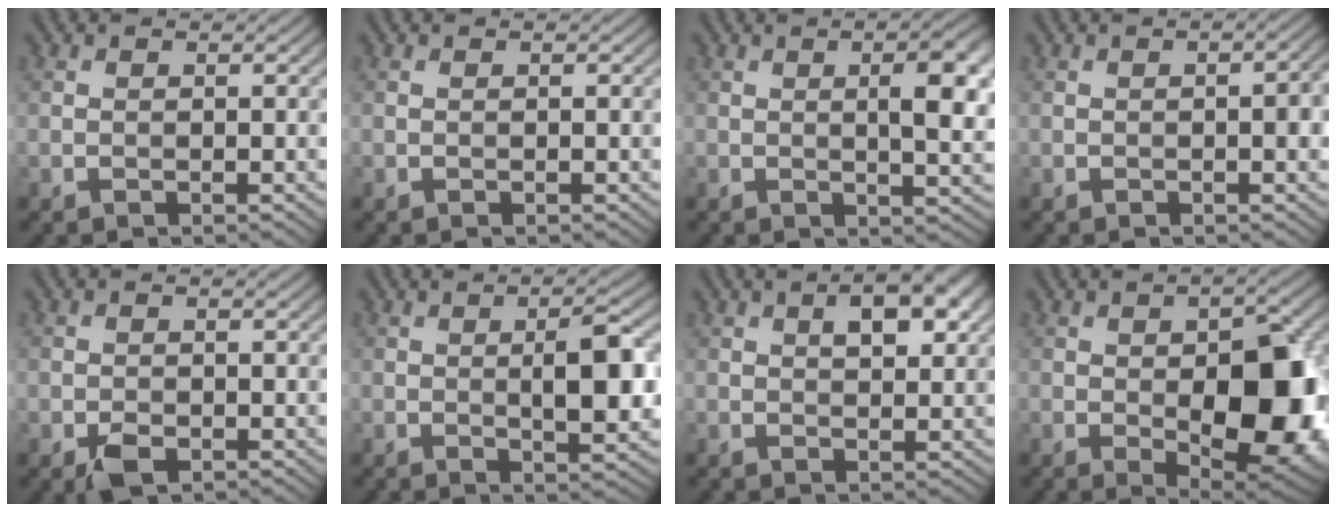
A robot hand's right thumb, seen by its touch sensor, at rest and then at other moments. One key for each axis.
{"total": 0.0}
{"total": 6.4, "fx": 1.0, "fy": 1.9, "fz": 6.0, "tx": -0.089, "ty": 0.005, "tz": 0.017}
{"total": 2.6, "fx": -0.3, "fy": 0.7, "fz": 2.5, "tx": -0.034, "ty": 0.006, "tz": -0.006}
{"total": 2.3, "fx": -1.2, "fy": 1.3, "fz": 1.5, "tx": -0.030, "ty": -0.005, "tz": -0.021}
{"total": 5.9, "fx": 0.1, "fy": 1.7, "fz": 5.6, "tx": -0.090, "ty": 0.004, "tz": 0.000}
{"total": 5.4, "fx": 2.1, "fy": 2.4, "fz": 4.3, "tx": -0.066, "ty": 0.005, "tz": 0.030}
{"total": 13.8, "fx": -1.7, "fy": 7.1, "fz": 11.7, "tx": -0.147, "ty": -0.011, "tz": -0.017}